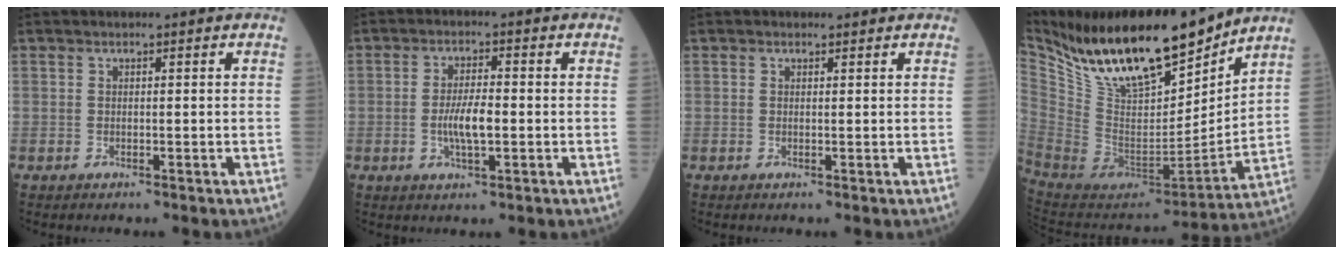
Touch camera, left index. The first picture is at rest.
{"total": 4.8, "force": [-1.6, 1.1, 4.4], "torque": [-0.088, -0.006, -0.033]}
{"total": 0.5, "force": [-0.4, 0.3, -0.2], "torque": [0.000, -0.007, -0.015]}
{"total": 22.0, "force": [16.7, 6.1, 13.0], "torque": [-0.231, -0.010, 0.300]}